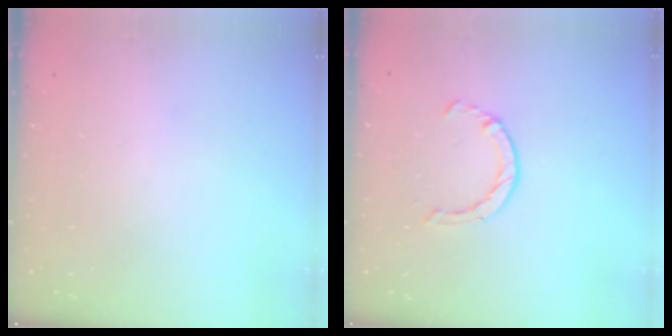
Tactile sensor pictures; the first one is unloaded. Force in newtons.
{"total": 4.1, "press": 4.0, "slide": 0.4}